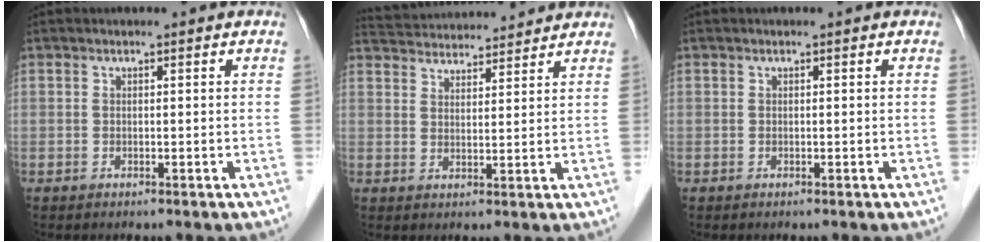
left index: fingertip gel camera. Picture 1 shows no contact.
{"total": 12.4, "force": [11.9, 1.8, 2.9], "torque": [-0.053, 0.039, 0.179]}
{"total": 0.0}